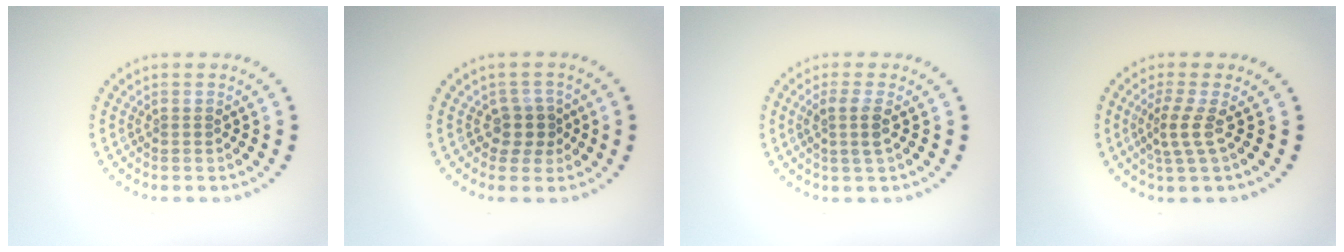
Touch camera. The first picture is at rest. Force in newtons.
{"total": 2.2, "press": 1.7, "slide": 1.4}
{"total": 2.0, "press": 1.6, "slide": 1.1}
{"total": 2.3, "press": 1.6, "slide": 1.7}